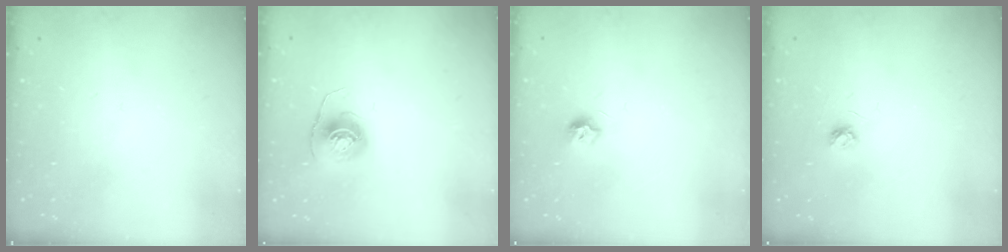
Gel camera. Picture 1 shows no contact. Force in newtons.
{"total": 6.0, "press": 6.0, "slide": 0.5}
{"total": 7.4, "press": 7.4, "slide": 0.6}
{"total": 3.3, "press": 3.3, "slide": 0.3}